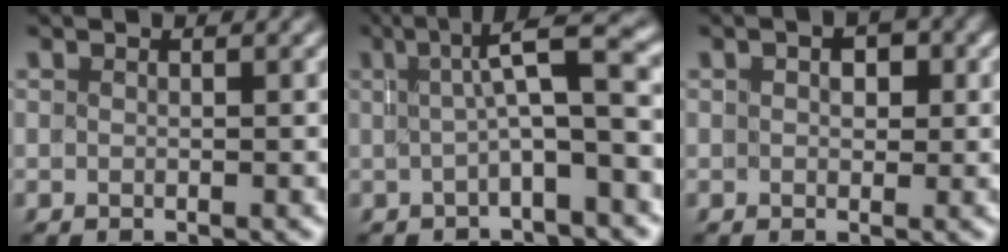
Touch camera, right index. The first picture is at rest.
{"total": 4.6, "force": [0.2, 0.6, 4.6], "torque": [-0.052, 0.014, 0.003]}
{"total": 1.9, "force": [0.5, 1.6, 0.8], "torque": [-0.006, 0.005, -0.001]}